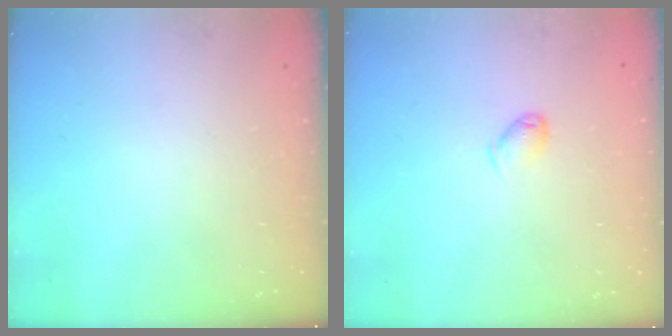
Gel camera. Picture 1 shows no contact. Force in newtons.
{"total": 3.8, "press": 3.7, "slide": 0.5}